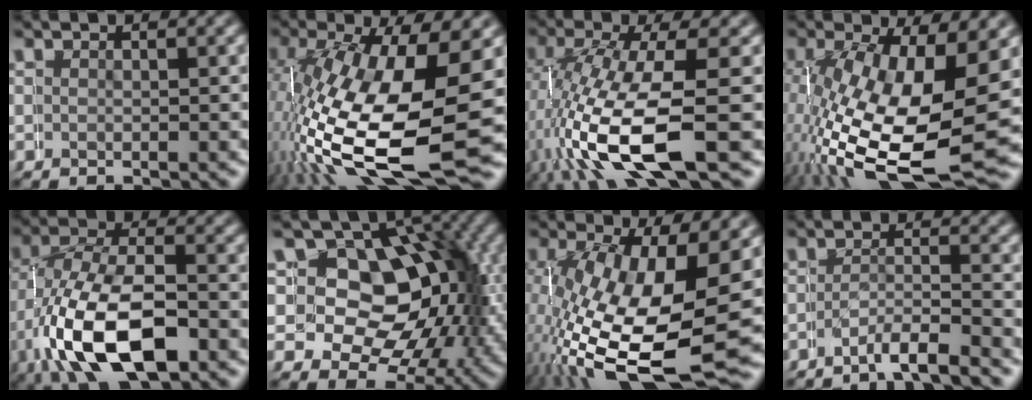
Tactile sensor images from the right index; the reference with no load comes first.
{"total": 14.3, "force": [-2.9, 7.0, 12.1], "torque": [-0.240, -0.055, -0.008]}
{"total": 8.7, "force": [-1.3, 4.1, 7.6], "torque": [-0.168, -0.032, 0.003]}
{"total": 12.2, "force": [-1.5, 6.3, 10.3], "torque": [-0.225, -0.067, 0.020]}
{"total": 9.9, "force": [-2.7, 6.4, 7.1], "torque": [-0.162, -0.047, -0.017]}
{"total": 15.2, "force": [1.0, 13.1, 7.5], "torque": [-0.151, -0.057, 0.023]}
{"total": 11.9, "force": [-2.3, 5.9, 10.0], "torque": [-0.214, -0.059, 0.002]}
{"total": 2.7, "force": [-2.6, -0.2, -0.2], "torque": [0.002, -0.007, -0.045]}